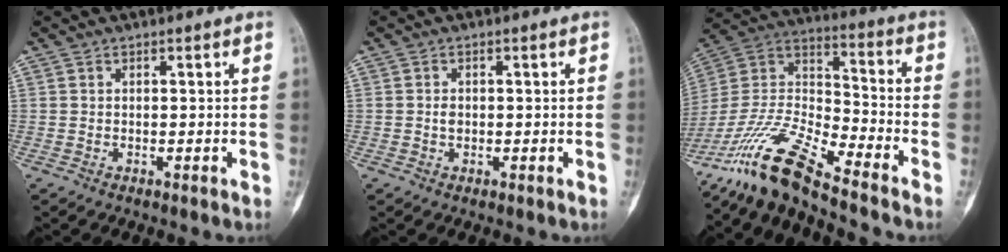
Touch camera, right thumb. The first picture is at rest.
{"total": 1.4, "force": [-0.1, 1.0, 0.9], "torque": [-0.009, 0.002, -0.002]}
{"total": 15.9, "force": [-13.2, 1.9, 8.8], "torque": [-0.186, 0.069, -0.258]}